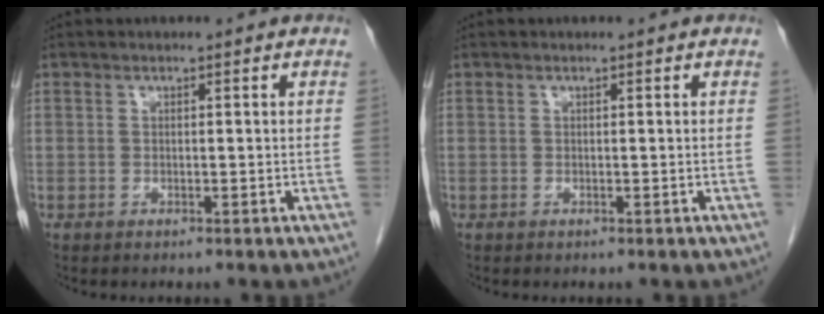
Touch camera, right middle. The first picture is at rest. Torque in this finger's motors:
{"motor_torque": [0.17, 0.01, 0.01, 0.00]}